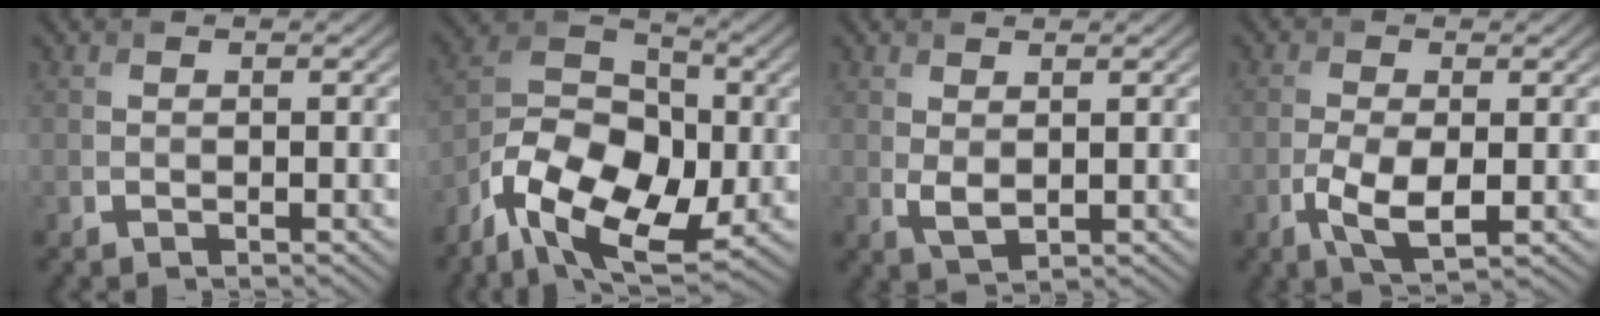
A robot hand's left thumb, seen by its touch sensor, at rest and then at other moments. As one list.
[{"total": 13.6, "force": [-6.1, 7.9, 9.3], "torque": [-0.186, -0.018, -0.131]}, {"total": 1.9, "force": [0.7, 1.0, 1.5], "torque": [-0.038, -0.005, 0.018]}, {"total": 5.1, "force": [-1.4, 2.1, 4.4], "torque": [-0.097, -0.007, -0.026]}]